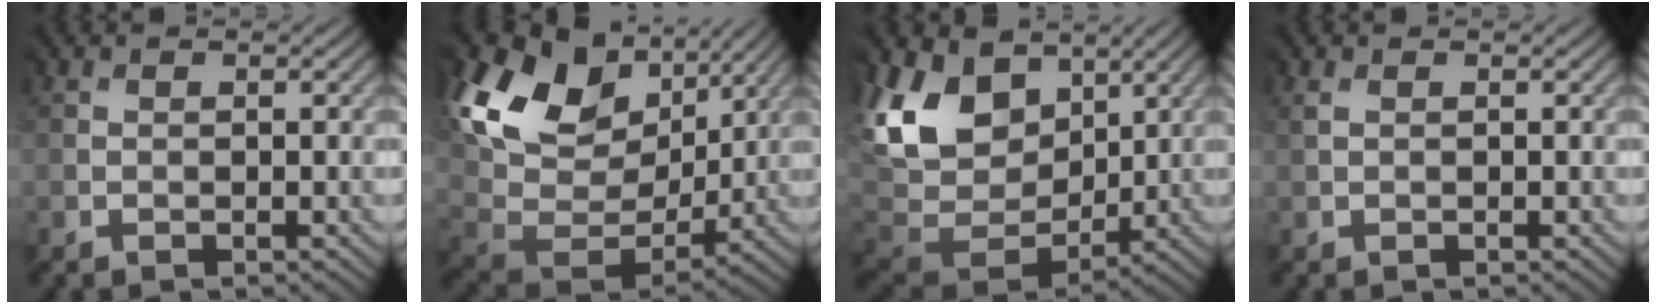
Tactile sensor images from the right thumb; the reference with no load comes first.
{"total": 15.2, "force": [7.4, 10.6, 8.0], "torque": [-0.207, 0.012, 0.162]}
{"total": 13.4, "force": [6.1, 10.0, 6.5], "torque": [-0.187, 0.026, 0.121]}
{"total": 0.7, "force": [0.5, 0.2, 0.5], "torque": [-0.012, 0.001, 0.010]}